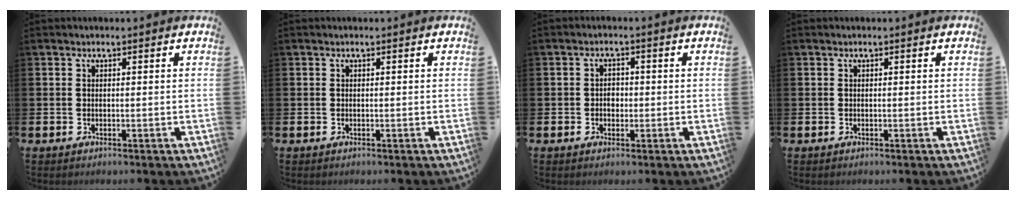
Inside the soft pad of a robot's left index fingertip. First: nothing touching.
{"total": 0.0}
{"total": 1.8, "force": [-0.3, 1.5, 1.0], "torque": [0.003, -0.001, -0.012]}
{"total": 0.0}